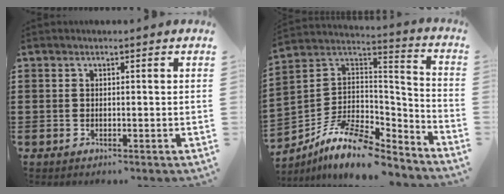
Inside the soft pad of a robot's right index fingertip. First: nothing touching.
{"total": 10.8, "force": [-8.3, 3.9, 5.8], "torque": [-0.123, 0.018, -0.163]}